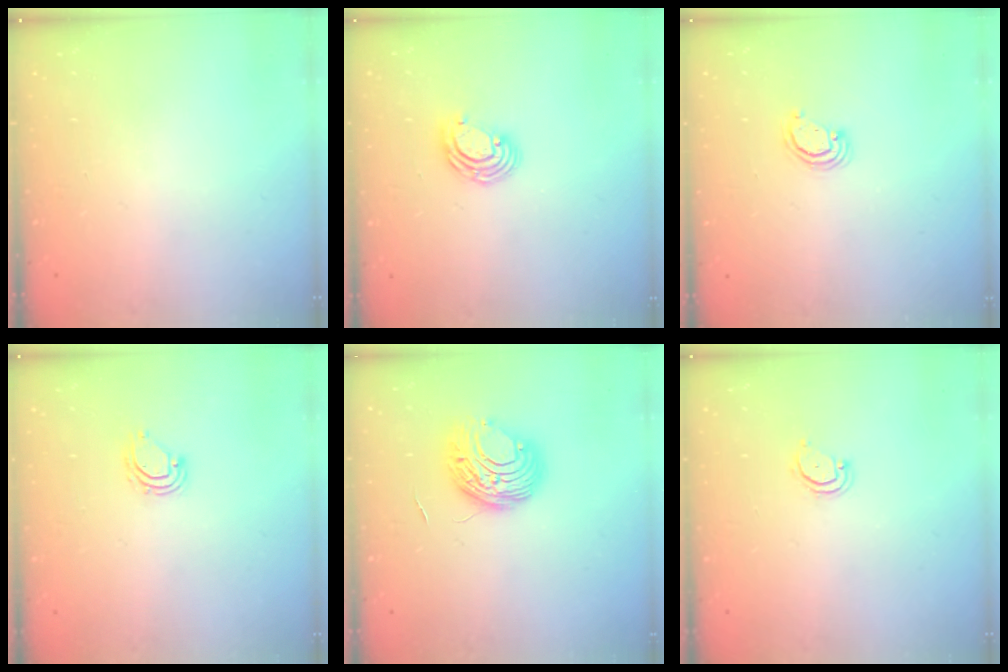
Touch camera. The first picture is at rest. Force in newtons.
{"total": 6.5, "press": 6.4, "slide": 0.8}
{"total": 2.3, "press": 2.3, "slide": 0.3}
{"total": 4.9, "press": 4.9, "slide": 0.4}
{"total": 8.8, "press": 8.8, "slide": 0.6}
{"total": 3.3, "press": 3.3, "slide": 0.2}